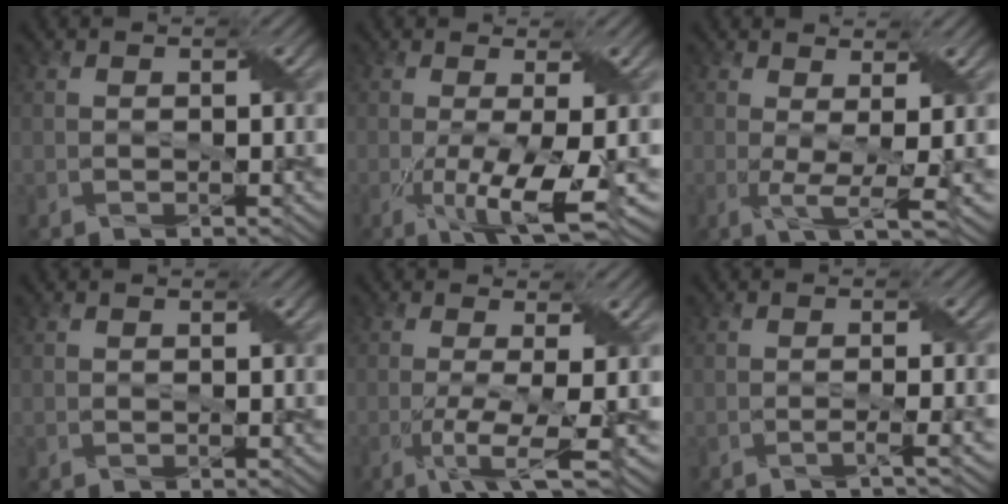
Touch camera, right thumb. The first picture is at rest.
{"total": 7.5, "force": [-1.9, 1.6, 7.1], "torque": [-0.119, -0.009, -0.028]}
{"total": 4.1, "force": [0.3, 0.9, 4.0], "torque": [-0.076, -0.006, 0.007]}
{"total": 0.0}
{"total": 5.6, "force": [-1.5, 1.0, 5.3], "torque": [-0.095, 0.000, -0.032]}
{"total": 1.8, "force": [-0.8, 0.3, 1.6], "torque": [-0.022, 0.000, -0.028]}